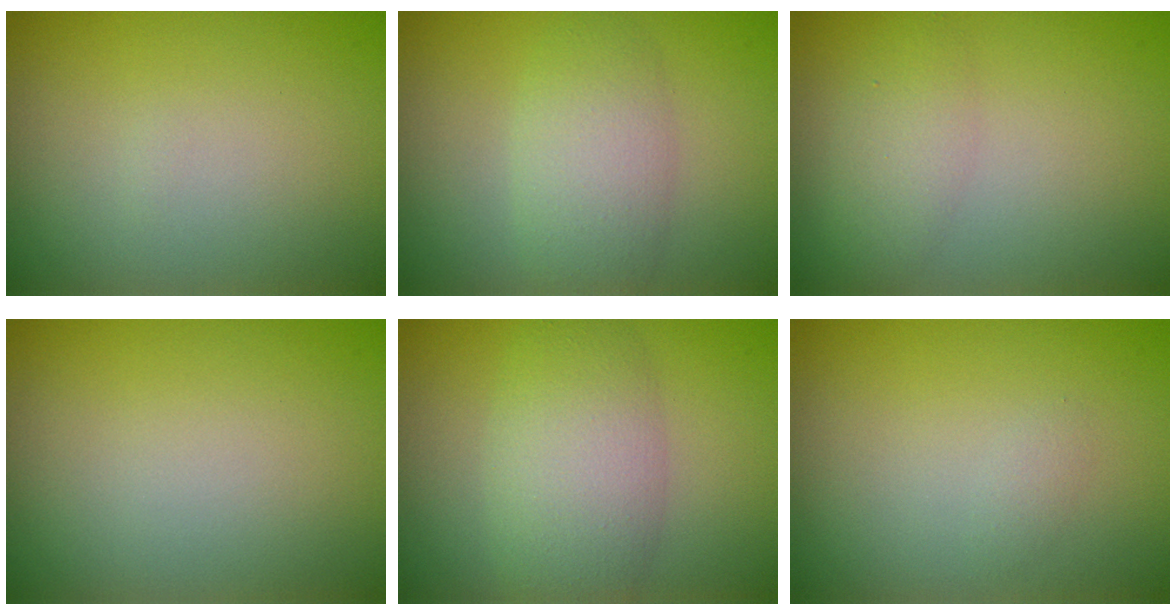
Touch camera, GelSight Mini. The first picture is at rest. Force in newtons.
{"total": 3.5, "press": 3.5, "slide": 0.3}
{"total": 2.2, "press": 2.2, "slide": 0.1}
{"total": 0.0}
{"total": 5.2, "press": 5.2, "slide": 0.2}
{"total": 0.6, "press": 0.6, "slide": 0.0}